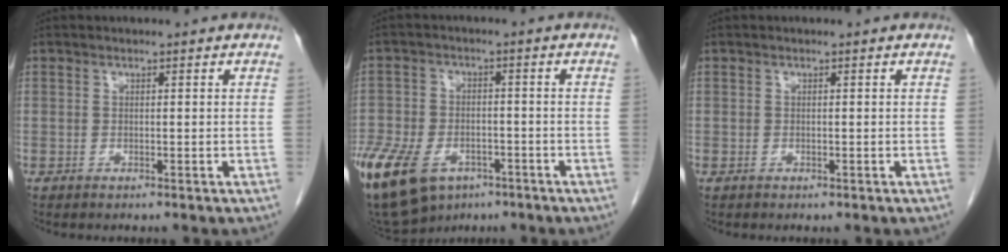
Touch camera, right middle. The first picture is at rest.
{"total": 22.9, "force": [-12.5, 14.4, 12.7], "torque": [-0.366, -0.028, -0.203]}
{"total": 0.0}